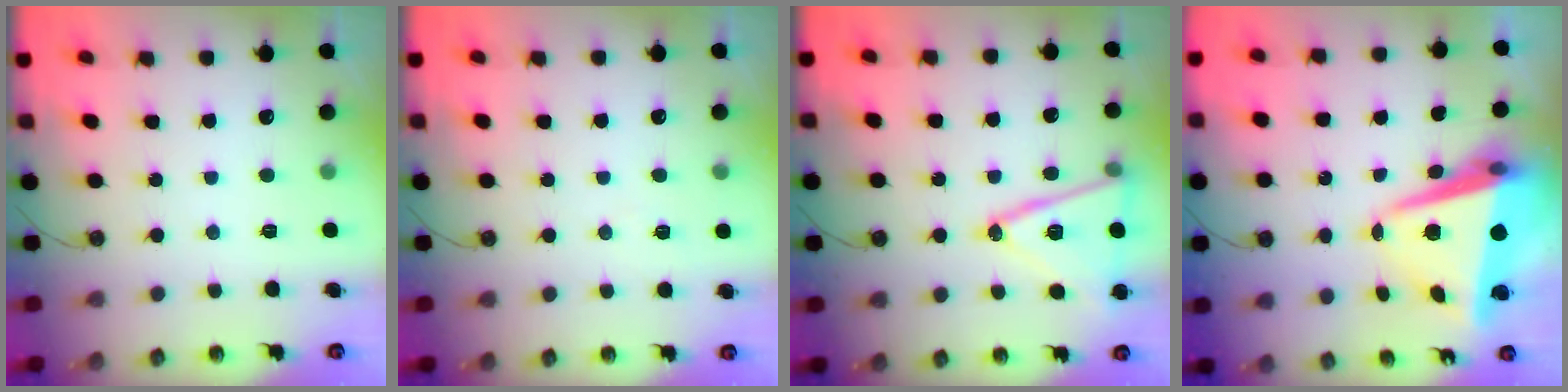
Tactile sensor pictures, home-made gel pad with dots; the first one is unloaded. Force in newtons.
{"total": 4.7, "press": 3.8, "slide": 2.7}
{"total": 16.6, "press": 16.3, "slide": 3.3}
{"total": 11.0, "press": 10.7, "slide": 2.5}